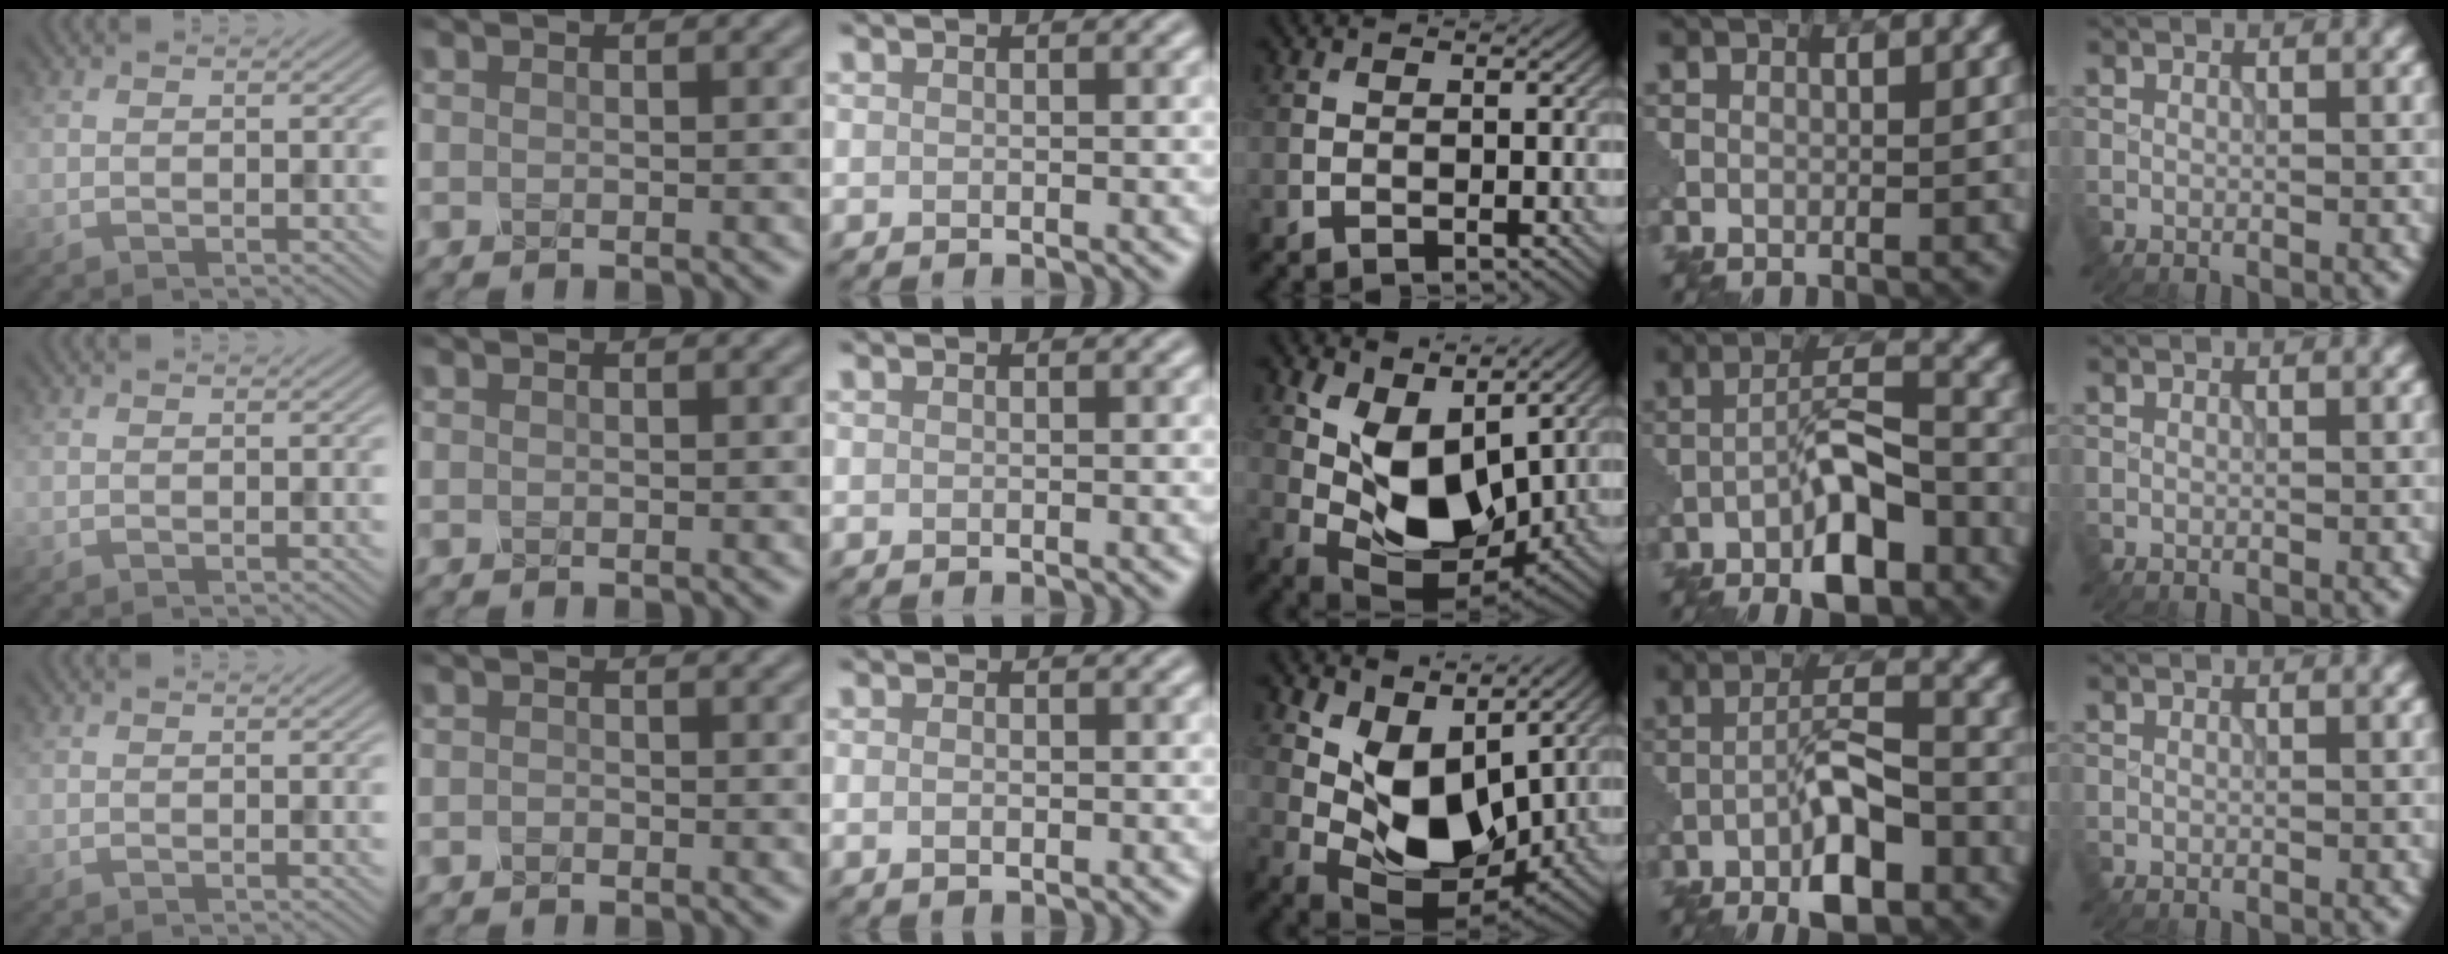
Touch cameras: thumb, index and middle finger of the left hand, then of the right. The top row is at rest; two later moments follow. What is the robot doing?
{"motion": "insert", "object": "pin"}